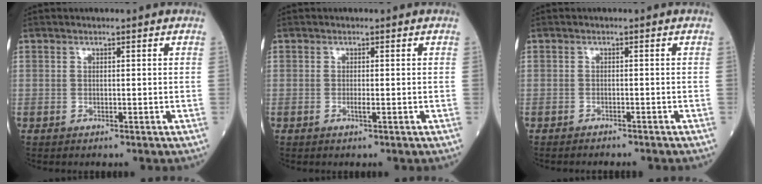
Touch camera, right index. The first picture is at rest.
{"total": 0.9, "force": [-0.3, 0.0, 0.9], "torque": [-0.018, -0.002, -0.004]}
{"total": 3.2, "force": [-3.0, 0.4, 1.0], "torque": [-0.012, -0.003, -0.038]}